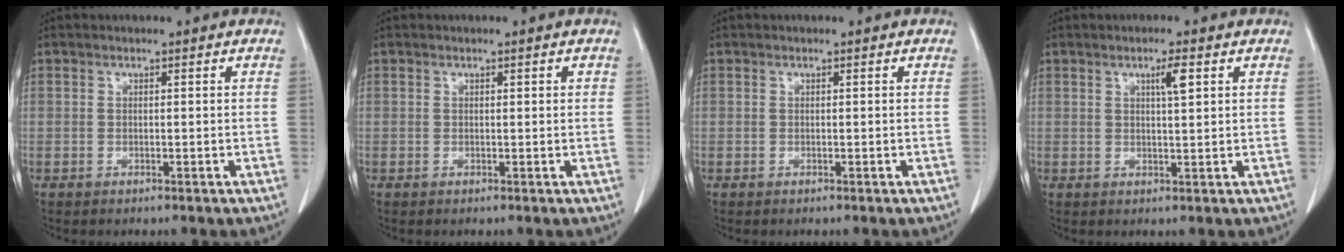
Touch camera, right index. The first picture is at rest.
{"total": 0.5, "force": [0.2, 0.2, 0.5], "torque": [-0.007, 0.001, 0.002]}
{"total": 0.0}
{"total": 2.7, "force": [1.1, 0.1, 2.5], "torque": [-0.043, -0.001, 0.018]}